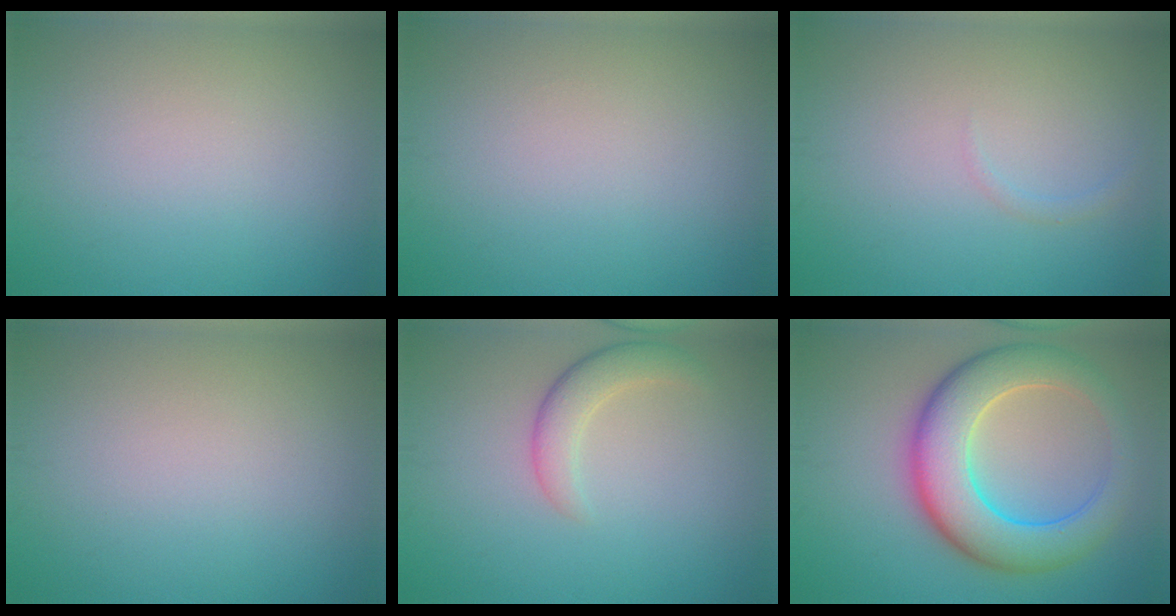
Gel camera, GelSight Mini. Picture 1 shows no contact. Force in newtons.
{"total": 0.0}
{"total": 0.6, "press": 0.6, "slide": 0.1}
{"total": 0.0}
{"total": 2.8, "press": 2.7, "slide": 0.3}
{"total": 9.1, "press": 9.1, "slide": 0.4}